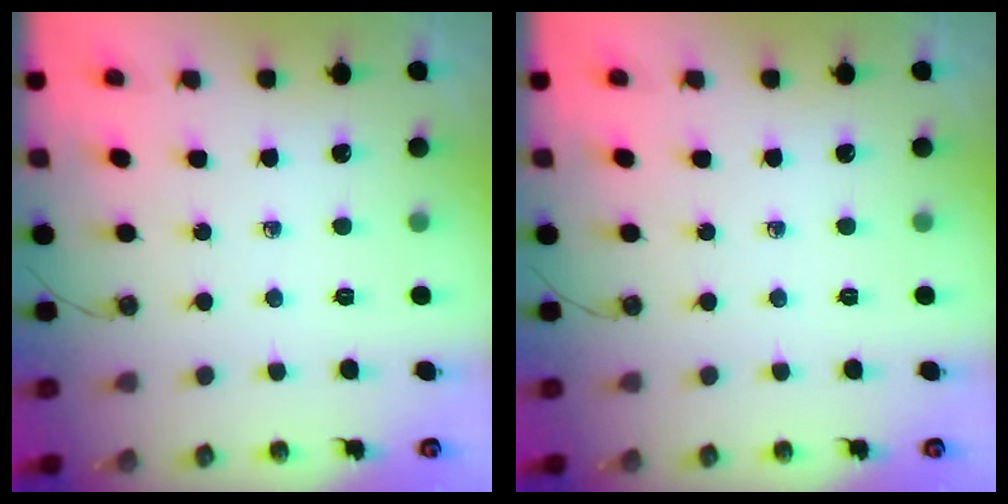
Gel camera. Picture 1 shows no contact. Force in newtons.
{"total": 0.0}